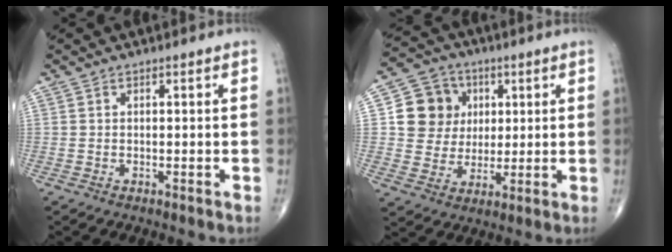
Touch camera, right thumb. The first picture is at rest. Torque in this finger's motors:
{"motor_torque": [0.00, 0.54, 0.00, -0.20, 0.00]}